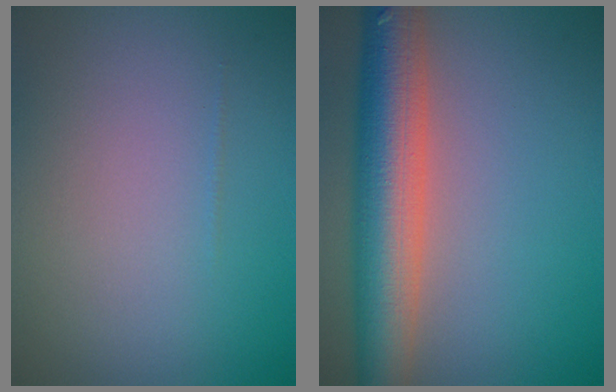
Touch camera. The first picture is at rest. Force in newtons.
{"total": 8.9, "press": 8.9, "slide": 0.5}